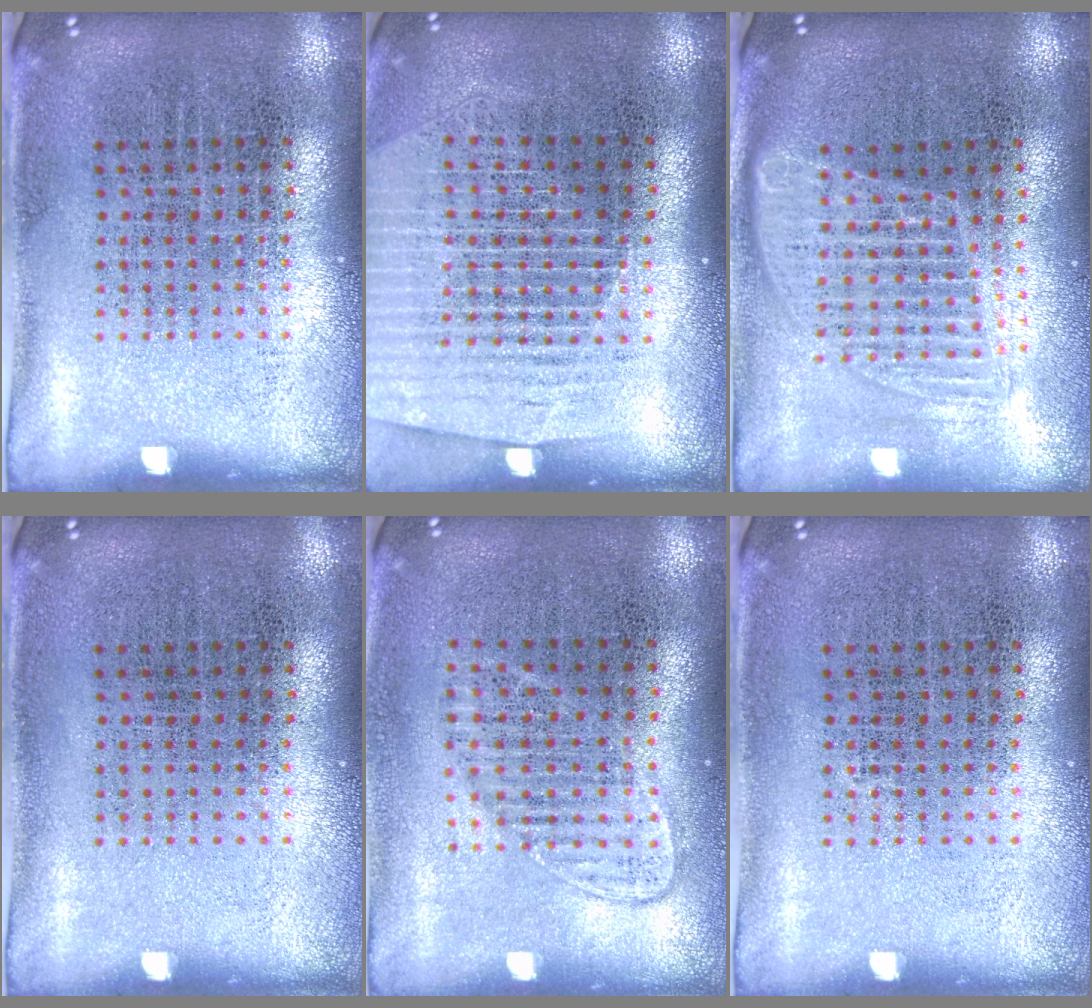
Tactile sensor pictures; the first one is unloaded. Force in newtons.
{"total": 1.5, "press": 1.4, "slide": 0.6}
{"total": 1.6, "press": 1.4, "slide": 0.7}
{"total": 0.0}
{"total": 1.2, "press": 1.1, "slide": 0.6}
{"total": 0.0}